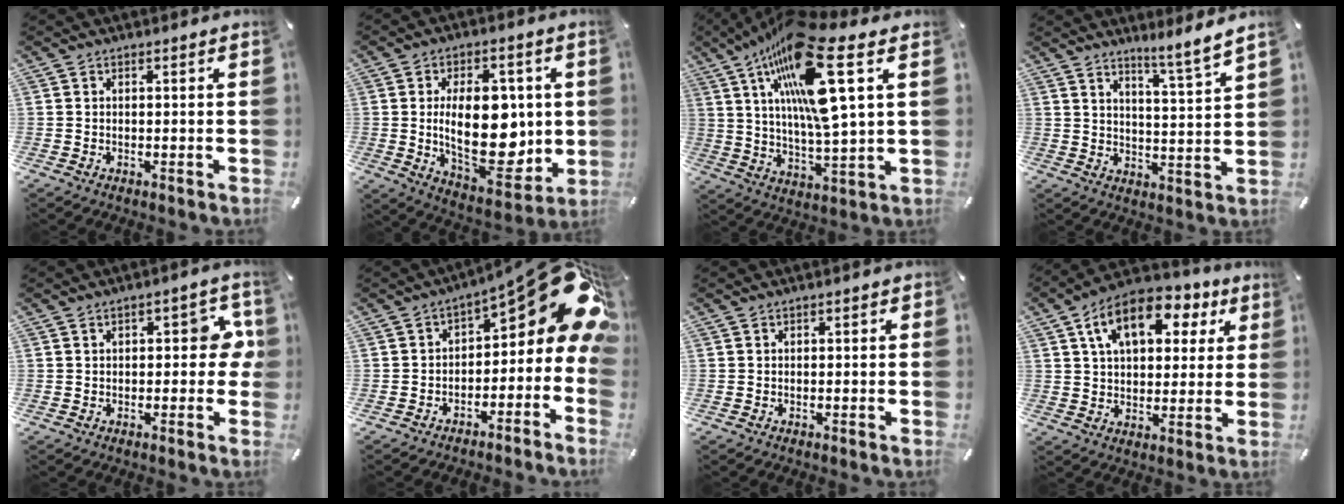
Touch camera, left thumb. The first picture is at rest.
{"total": 20.1, "force": [0.7, 11.1, 16.7], "torque": [-0.277, -0.022, 0.012]}
{"total": 21.5, "force": [10.0, 5.0, 18.4], "torque": [-0.353, -0.049, 0.147]}
{"total": 6.6, "force": [6.0, -0.8, 2.8], "torque": [-0.048, -0.051, 0.099]}
{"total": 7.7, "force": [0.7, 4.0, 6.5], "torque": [-0.080, 0.002, 0.003]}
{"total": 16.2, "force": [5.2, 7.3, 13.5], "torque": [-0.155, -0.041, 0.084]}
{"total": 0.7, "force": [-0.4, 0.4, 0.4], "torque": [-0.007, 0.001, -0.009]}
{"total": 14.0, "force": [5.9, 8.7, 9.2], "torque": [-0.149, -0.006, 0.103]}